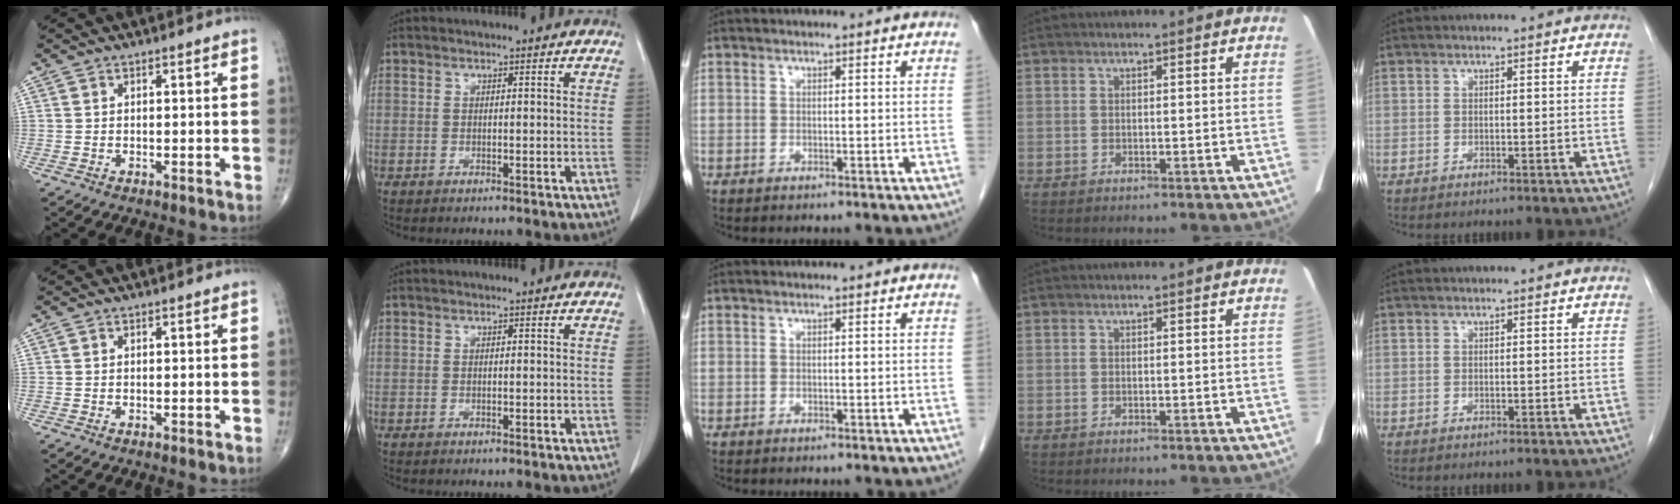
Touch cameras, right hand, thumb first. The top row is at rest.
{}